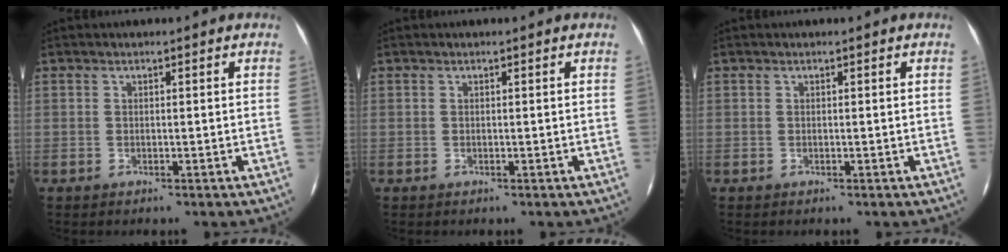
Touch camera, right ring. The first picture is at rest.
{"total": 0.0}
{"total": 0.0}